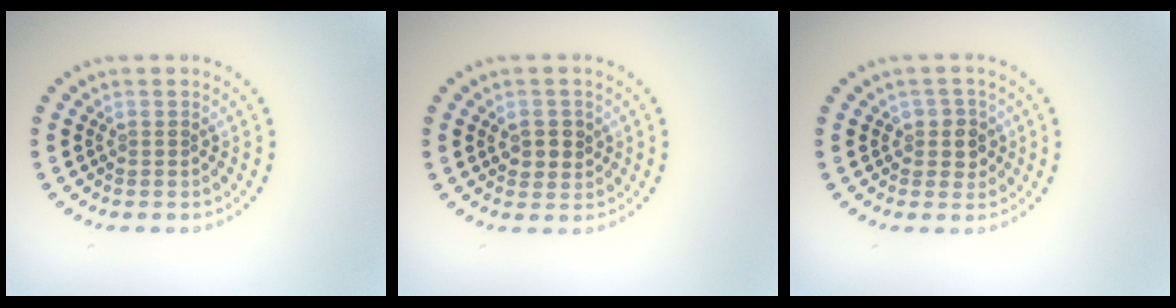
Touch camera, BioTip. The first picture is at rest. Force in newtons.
{"total": 2.2, "press": 2.1, "slide": 0.5}
{"total": 1.9, "press": 1.7, "slide": 0.8}